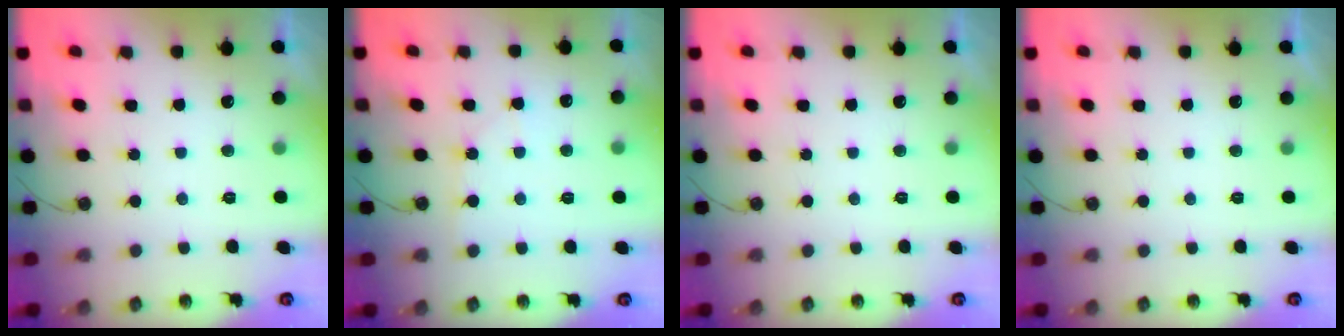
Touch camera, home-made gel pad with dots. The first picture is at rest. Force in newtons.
{"total": 4.2, "press": 4.1, "slide": 0.7}
{"total": 0.0}
{"total": 0.0}